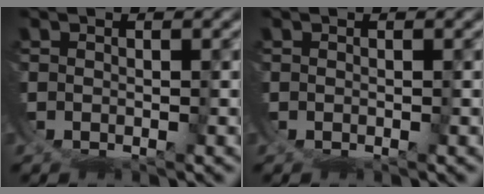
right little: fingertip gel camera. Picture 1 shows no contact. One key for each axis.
{"total": 0.0}